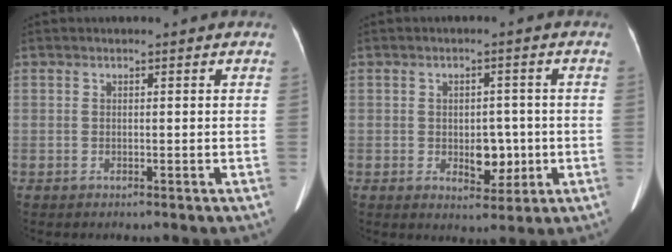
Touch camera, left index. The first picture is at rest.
{"total": 4.9, "force": [-1.0, 3.1, 3.7], "torque": [-0.051, 0.002, -0.004]}